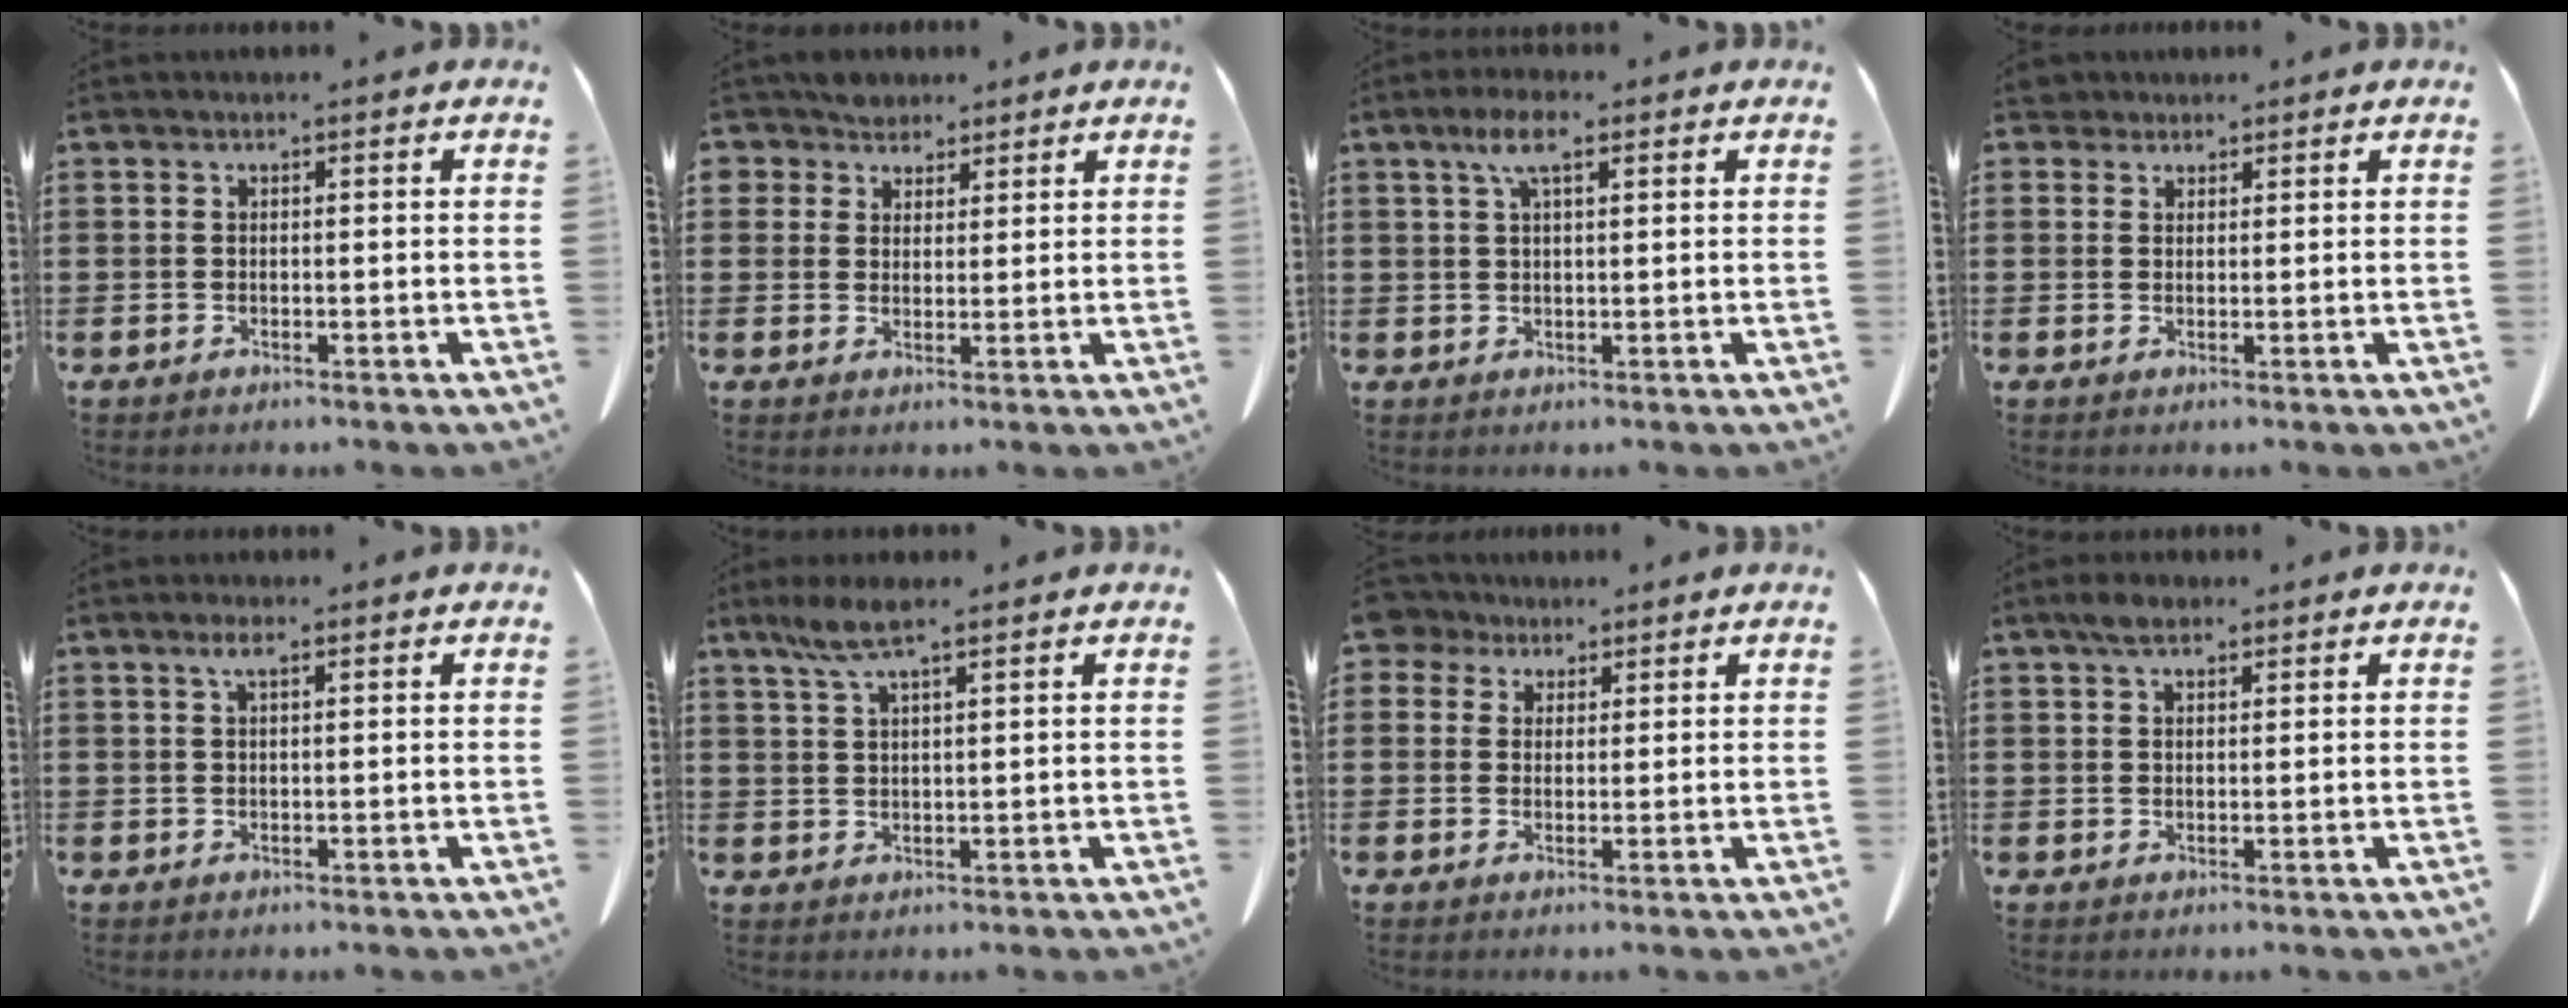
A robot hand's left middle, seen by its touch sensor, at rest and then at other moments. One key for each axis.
{"total": 3.8, "fx": 3.1, "fy": 2.2, "fz": 0.0, "tx": -0.018, "ty": 0.003, "tz": 0.057}
{"total": 5.0, "fx": 2.5, "fy": 1.4, "fz": 4.1, "tx": -0.087, "ty": 0.010, "tz": 0.042}
{"total": 2.1, "fx": 1.8, "fy": 1.0, "fz": 0.3, "tx": -0.012, "ty": 0.007, "tz": 0.035}
{"total": 2.0, "fx": 0.9, "fy": 0.5, "fz": 1.7, "tx": -0.036, "ty": 0.006, "tz": 0.014}
{"total": 4.9, "fx": 3.1, "fy": 0.8, "fz": 3.8, "tx": -0.088, "ty": 0.000, "tz": 0.053}
{"total": 3.6, "fx": 2.5, "fy": 2.4, "fz": 0.9, "tx": -0.025, "ty": 0.010, "tz": 0.045}
{"total": 2.9, "fx": 1.9, "fy": 1.2, "fz": 1.8, "tx": -0.032, "ty": 0.003, "tz": 0.034}